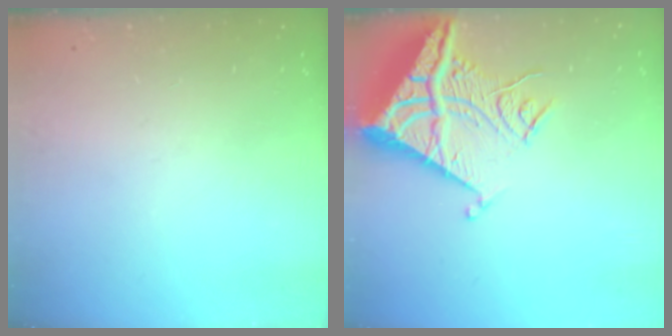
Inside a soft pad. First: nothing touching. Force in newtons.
{"total": 16.7, "press": 16.6, "slide": 1.8}